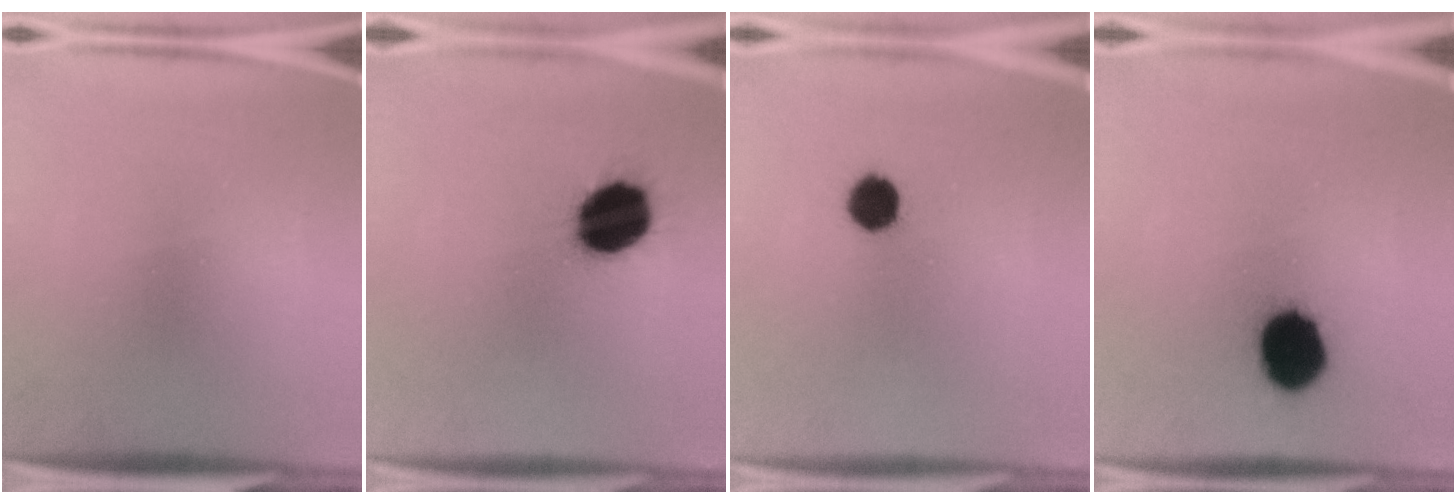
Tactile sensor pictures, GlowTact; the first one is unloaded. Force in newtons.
{"total": 14.7}
{"total": 5.4}
{"total": 13.3}